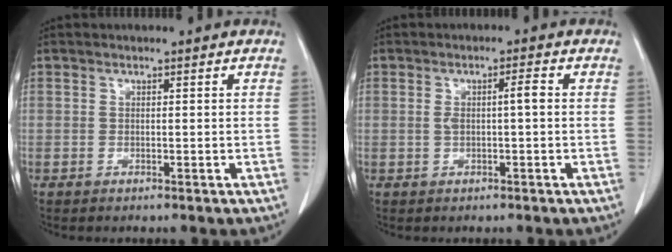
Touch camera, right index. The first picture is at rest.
{"total": 2.9, "force": [0.2, 0.4, 2.9], "torque": [-0.055, 0.009, 0.006]}